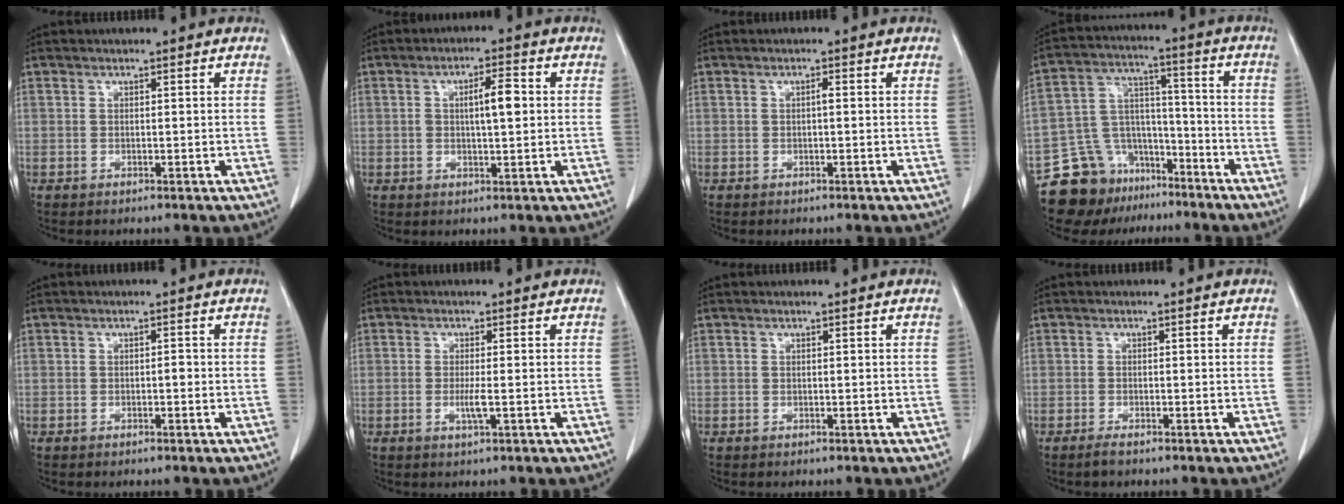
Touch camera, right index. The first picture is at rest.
{"total": 5.2, "force": [0.7, 1.2, 5.0], "torque": [-0.085, 0.009, 0.011]}
{"total": 0.7, "force": [0.0, 0.1, 0.7], "torque": [-0.012, 0.002, -0.001]}
{"total": 13.7, "force": [-10.4, 8.5, 2.9], "torque": [-0.052, 0.070, -0.173]}
{"total": 0.8, "force": [-0.2, 0.2, 0.7], "torque": [-0.010, 0.002, -0.004]}
{"total": 2.3, "force": [-0.5, -0.1, 2.3], "torque": [-0.047, -0.006, -0.009]}
{"total": 0.0}
{"total": 1.4, "force": [-1.1, 0.1, 0.8], "torque": [-0.020, -0.003, -0.020]}